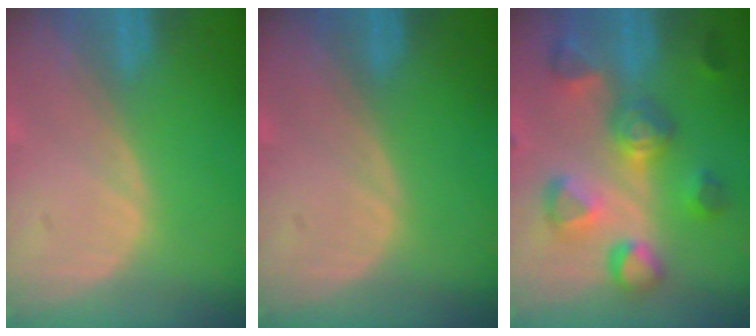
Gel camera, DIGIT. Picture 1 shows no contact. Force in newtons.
{"total": 0.0}
{"total": 8.7, "press": 8.7, "slide": 0.2}